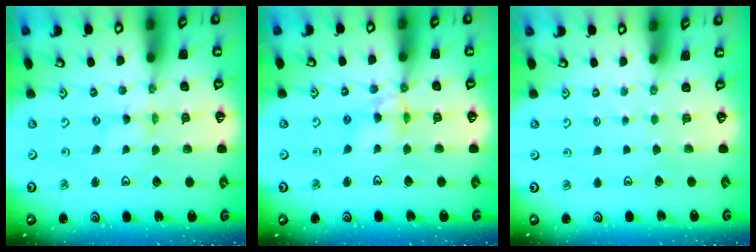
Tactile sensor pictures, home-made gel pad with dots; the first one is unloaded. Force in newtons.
{"total": 7.1, "press": 7.1, "slide": 0.6}
{"total": 0.6, "press": 0.6, "slide": 0.1}